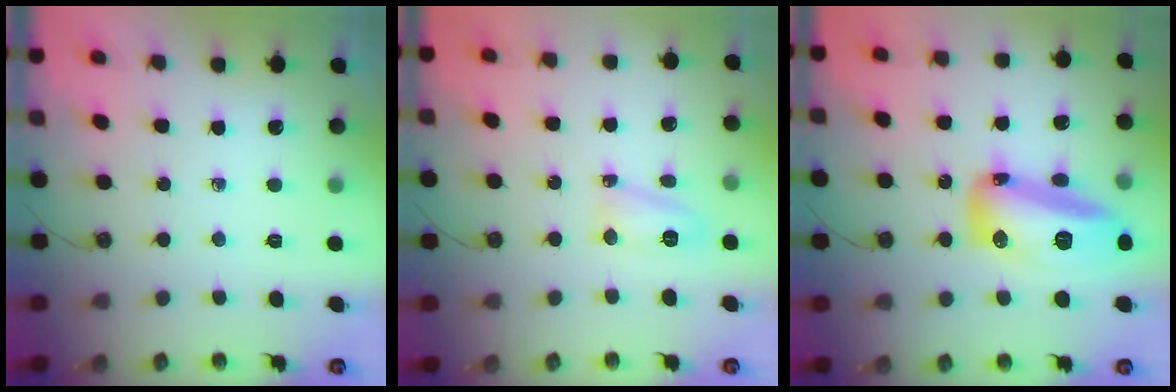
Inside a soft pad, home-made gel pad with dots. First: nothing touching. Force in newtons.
{"total": 6.9, "press": 6.2, "slide": 3.1}
{"total": 32.3, "press": 23.8, "slide": 21.9}